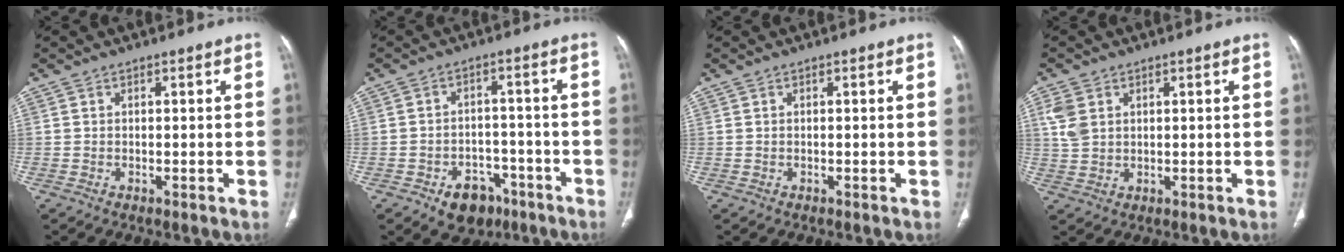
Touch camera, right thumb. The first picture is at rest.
{"total": 8.4, "force": [-4.8, 5.8, 3.6], "torque": [-0.022, 0.038, -0.063]}
{"total": 0.0}
{"total": 4.7, "force": [1.7, 3.4, 2.7], "torque": [-0.057, -0.001, 0.040]}